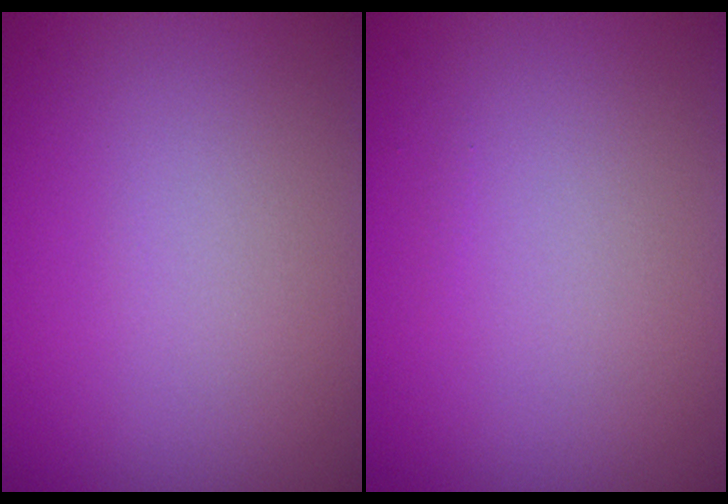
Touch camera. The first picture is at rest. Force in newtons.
{"total": 0.0}